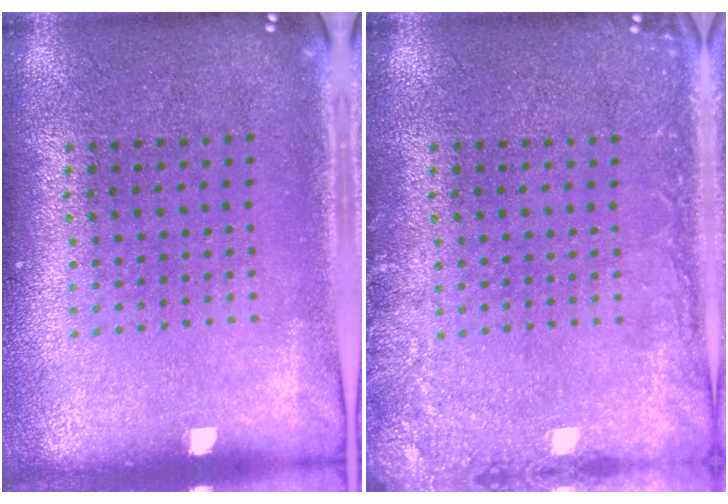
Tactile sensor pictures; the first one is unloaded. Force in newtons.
{"total": 2.2, "press": 2.1, "slide": 0.2}